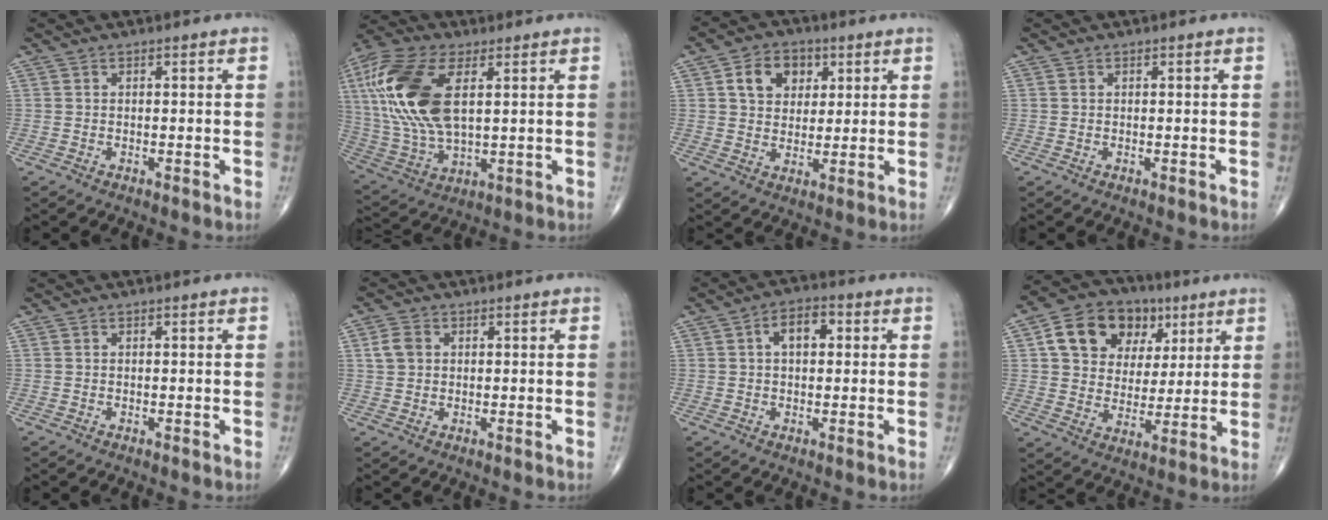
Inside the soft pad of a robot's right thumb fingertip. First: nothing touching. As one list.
[{"total": 21.9, "force": [5.3, 11.0, 18.2], "torque": [-0.401, -0.008, 0.097]}, {"total": 8.4, "force": [3.0, 6.3, 4.6], "torque": [-0.042, -0.005, 0.048]}, {"total": 0.0}, {"total": 0.0}, {"total": 3.5, "force": [0.8, 2.7, 2.0], "torque": [-0.034, 0.004, 0.015]}, {"total": 5.9, "force": [1.2, 3.4, 4.6], "torque": [-0.066, 0.015, 0.014]}, {"total": 15.5, "force": [6.0, 11.9, 8.0], "torque": [-0.097, -0.001, 0.099]}]